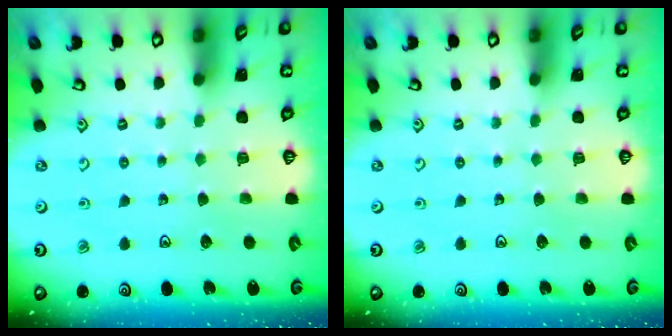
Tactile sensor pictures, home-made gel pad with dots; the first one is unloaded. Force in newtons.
{"total": 0.0}